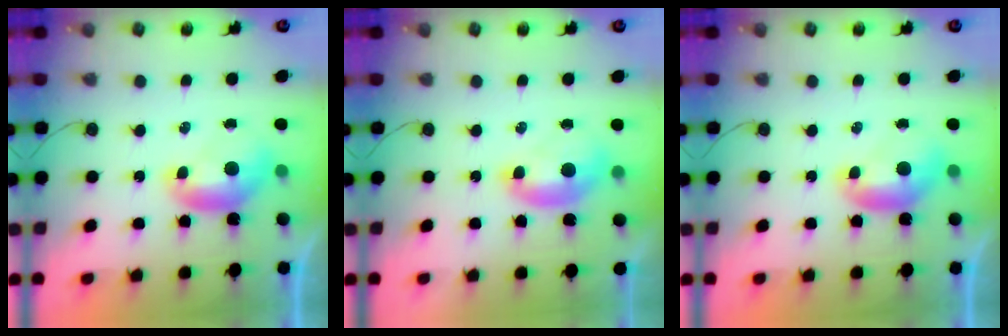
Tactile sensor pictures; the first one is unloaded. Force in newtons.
{"total": 1.5, "press": 1.3, "slide": 0.7}
{"total": 0.0}